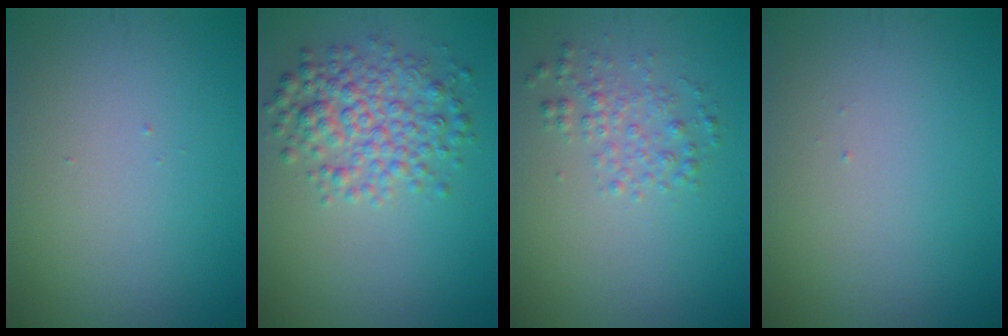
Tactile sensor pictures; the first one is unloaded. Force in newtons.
{"total": 4.8, "press": 4.8, "slide": 0.1}
{"total": 2.2, "press": 2.2, "slide": 0.1}
{"total": 0.0}